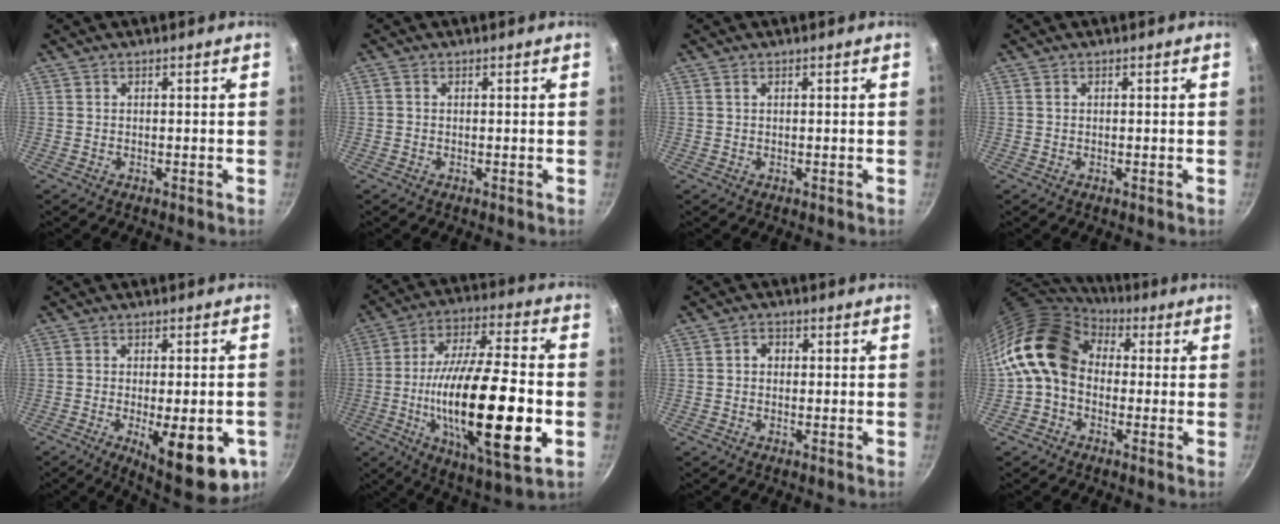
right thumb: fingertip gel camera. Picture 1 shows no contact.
{"total": 0.7, "force": [0.1, 0.6, 0.4], "torque": [-0.007, 0.004, 0.000]}
{"total": 0.6, "force": [0.3, 0.3, 0.4], "torque": [-0.007, 0.002, 0.006]}
{"total": 0.5, "force": [0.1, 0.3, 0.4], "torque": [-0.007, 0.001, 0.001]}
{"total": 15.8, "force": [-5.2, 5.5, 13.9], "torque": [-0.157, -0.001, -0.059]}
{"total": 27.2, "force": [-5.3, 8.4, 25.3], "torque": [-0.431, 0.015, -0.086]}
{"total": 2.4, "force": [0.3, 1.9, 1.3], "torque": [-0.010, 0.007, 0.000]}
{"total": 13.5, "force": [1.3, 10.4, 8.5], "torque": [-0.127, 0.025, 0.002]}